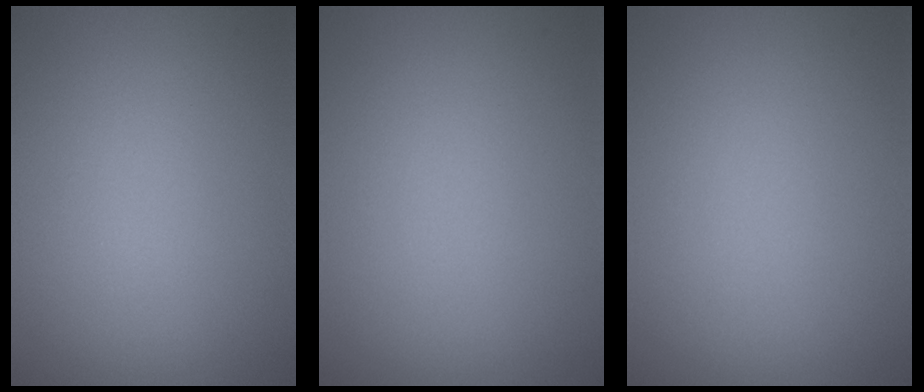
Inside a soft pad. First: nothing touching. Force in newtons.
{"total": 0.0}
{"total": 0.0}